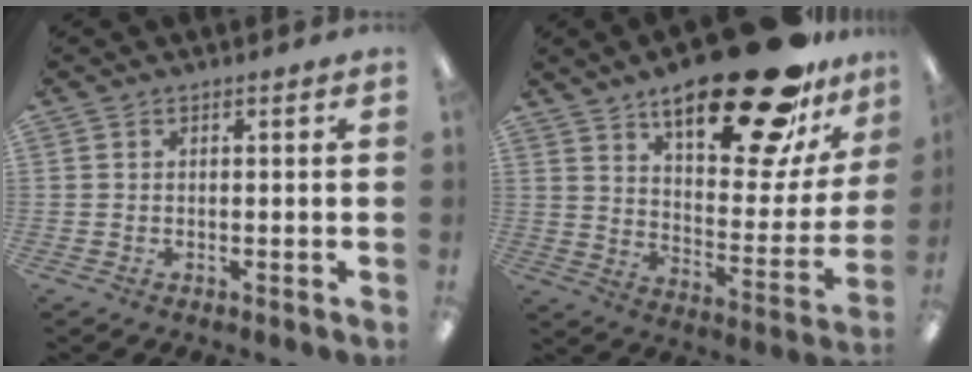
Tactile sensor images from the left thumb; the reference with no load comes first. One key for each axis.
{"total": 27.4, "fx": 19.0, "fy": 9.0, "fz": 17.6, "tx": -0.240, "ty": -0.126, "tz": 0.302}